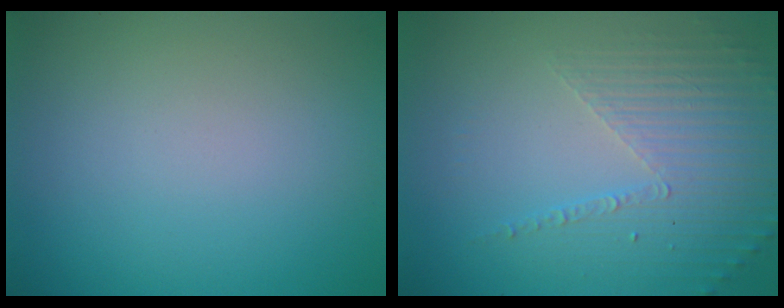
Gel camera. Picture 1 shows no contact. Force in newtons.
{"total": 5.3, "press": 3.1, "slide": 4.2}